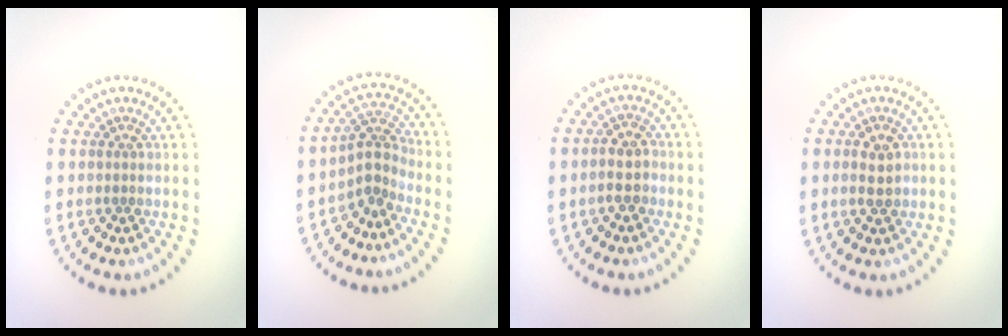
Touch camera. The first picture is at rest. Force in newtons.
{"total": 2.9, "press": 2.1, "slide": 2.0}
{"total": 2.1, "press": 2.0, "slide": 0.8}
{"total": 2.0, "press": 2.0, "slide": 0.1}